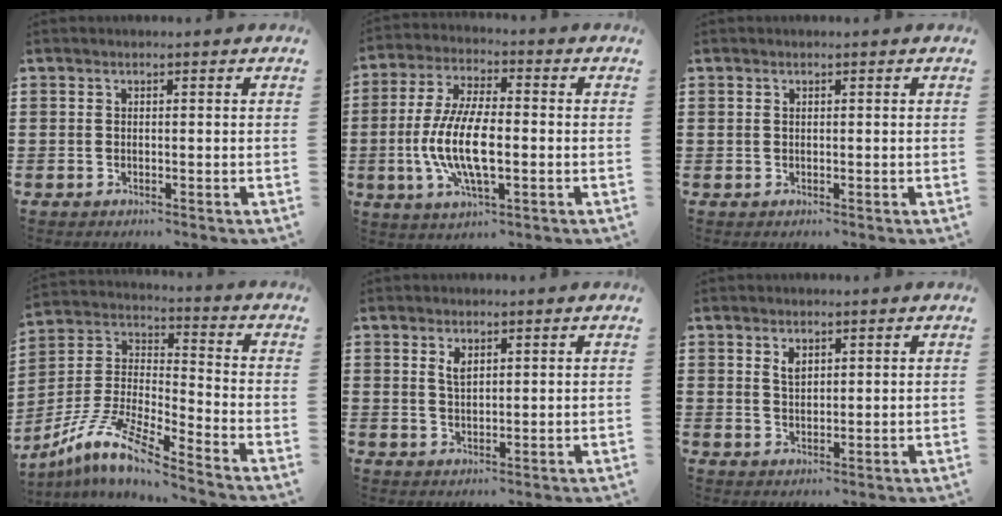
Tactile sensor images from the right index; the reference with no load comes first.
{"total": 11.1, "force": [-2.0, 4.2, 10.1], "torque": [-0.230, -0.015, -0.043]}
{"total": 0.6, "force": [0.3, 0.5, 0.2], "torque": [-0.005, 0.003, 0.006]}
{"total": 10.0, "force": [-8.2, 0.9, 5.6], "torque": [-0.139, -0.006, -0.174]}
{"total": 2.2, "force": [1.3, 1.0, 1.5], "torque": [-0.034, 0.003, 0.022]}
{"total": 2.0, "force": [1.2, 1.1, 1.1], "torque": [-0.017, -0.001, 0.021]}